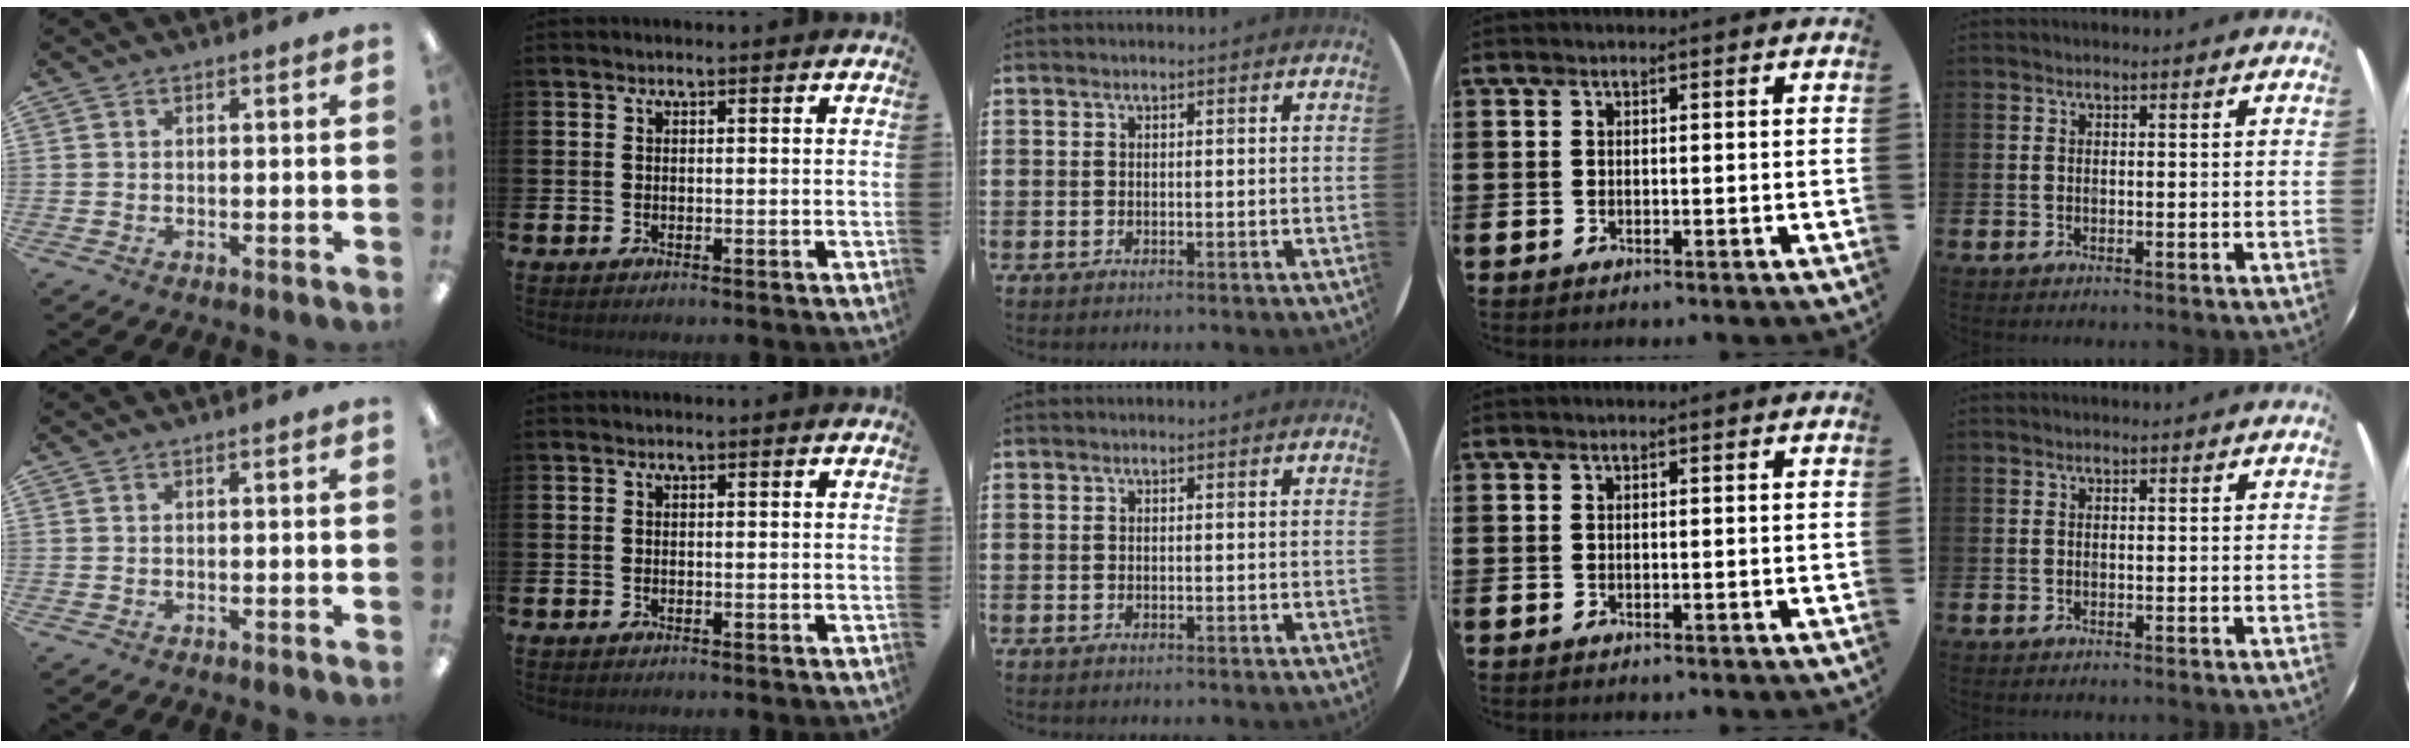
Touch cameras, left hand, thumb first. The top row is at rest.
{}